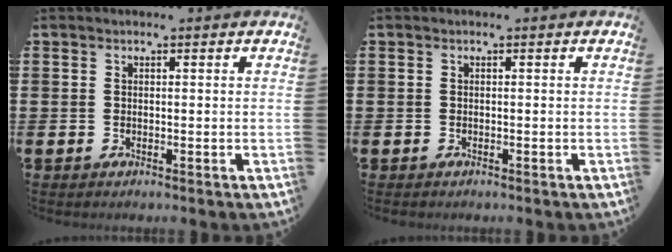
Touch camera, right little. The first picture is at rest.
{"total": 0.0}